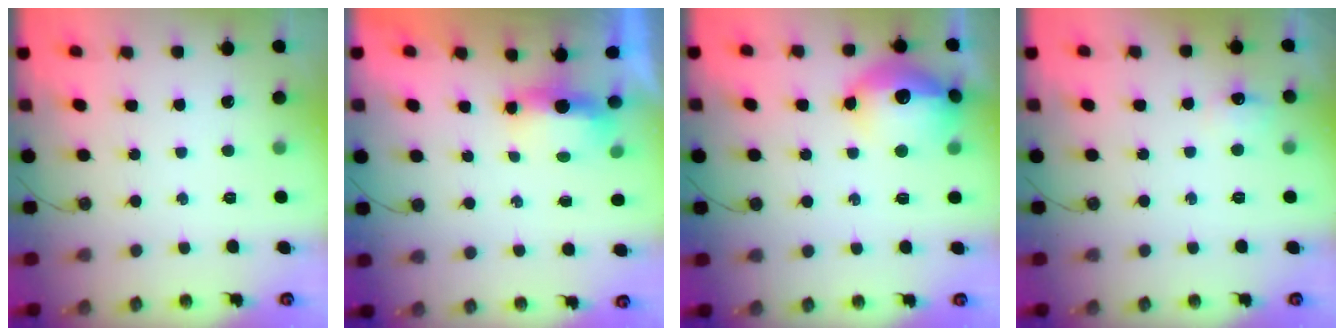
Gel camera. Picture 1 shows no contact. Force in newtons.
{"total": 5.1, "press": 4.9, "slide": 1.3}
{"total": 16.6, "press": 16.5, "slide": 1.4}
{"total": 7.1, "press": 7.0, "slide": 0.9}